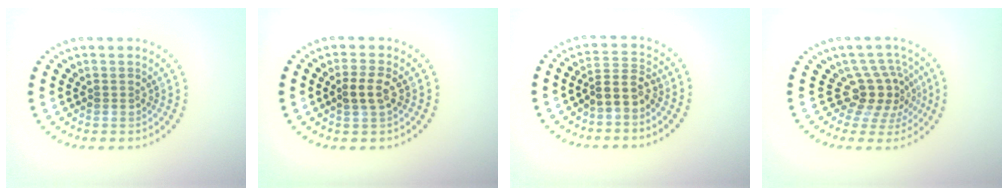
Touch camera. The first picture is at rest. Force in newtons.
{"total": 2.2, "press": 2.2, "slide": 0.5}
{"total": 2.7, "press": 2.2, "slide": 1.5}
{"total": 4.0, "press": 2.8, "slide": 2.8}